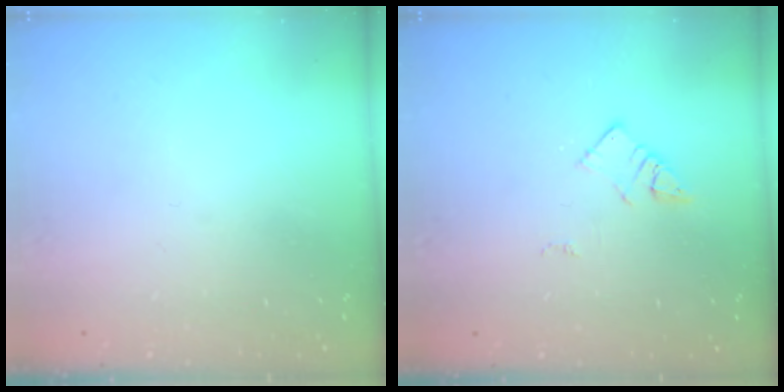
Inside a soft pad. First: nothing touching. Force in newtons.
{"total": 3.3, "press": 3.3, "slide": 0.2}